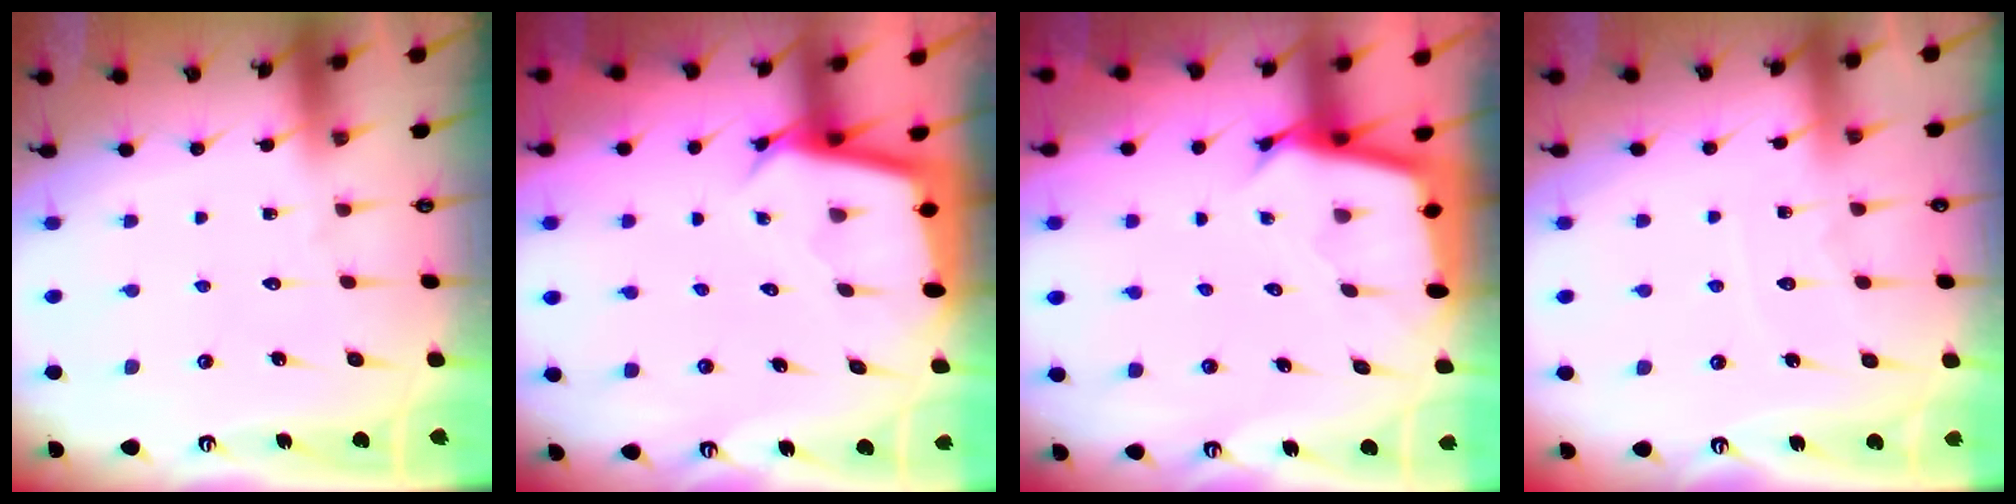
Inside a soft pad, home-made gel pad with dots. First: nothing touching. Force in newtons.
{"total": 2.9, "press": 2.9, "slide": 0.1}
{"total": 3.1, "press": 3.1, "slide": 0.1}
{"total": 5.8, "press": 5.8, "slide": 0.6}